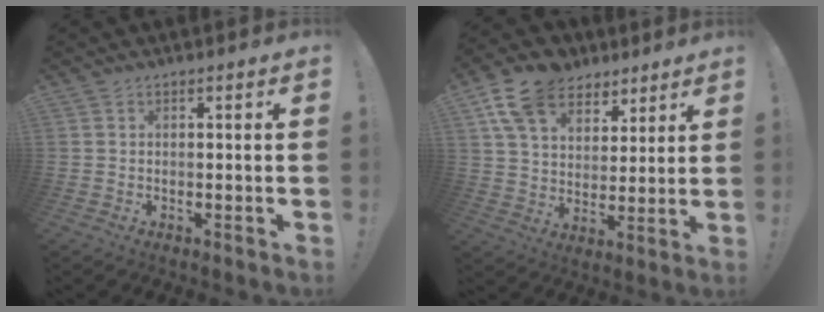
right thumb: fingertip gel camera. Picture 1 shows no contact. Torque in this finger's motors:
{"motor_torque": [0.49, 0.55, 0.49, 0.04, 0.39]}